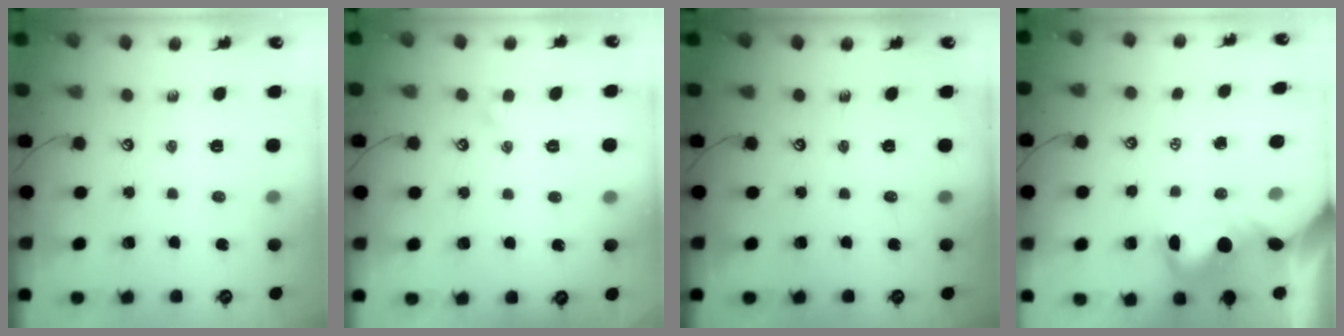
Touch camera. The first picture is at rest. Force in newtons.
{"total": 2.0, "press": 2.0, "slide": 0.4}
{"total": 0.0}
{"total": 3.5, "press": 3.3, "slide": 1.2}